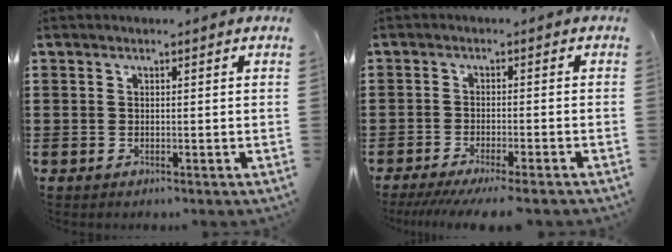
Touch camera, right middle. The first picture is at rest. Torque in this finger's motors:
{"motor_torque": [1.80, 0.34, 0.44, 0.21]}